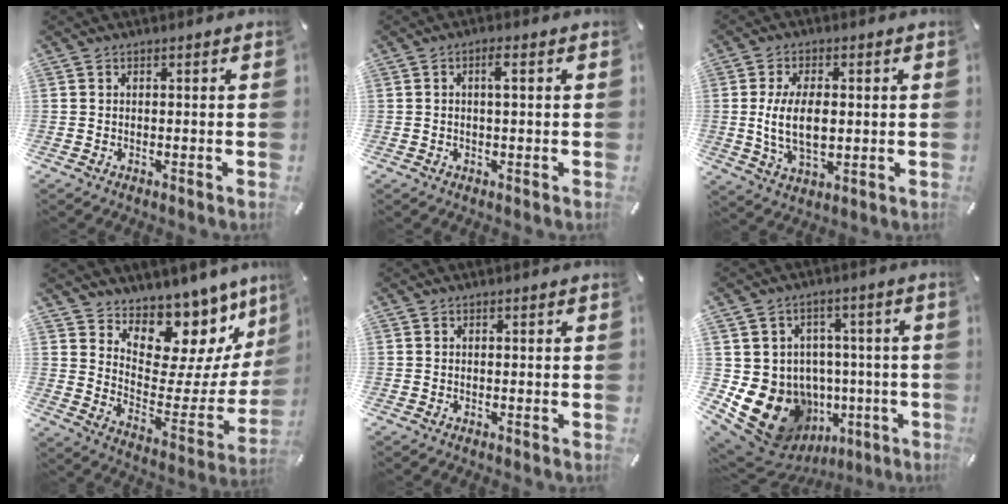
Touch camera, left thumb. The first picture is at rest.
{"total": 2.9, "force": [0.5, 0.6, 2.7], "torque": [-0.046, 0.002, 0.005]}
{"total": 10.5, "force": [0.4, 5.8, 8.7], "torque": [-0.183, 0.001, 0.004]}
{"total": 13.1, "force": [10.5, 7.2, 3.3], "torque": [-0.024, -0.122, 0.172]}
{"total": 0.0}
{"total": 16.2, "force": [-5.1, 13.6, 7.2], "torque": [-0.127, 0.012, -0.060]}